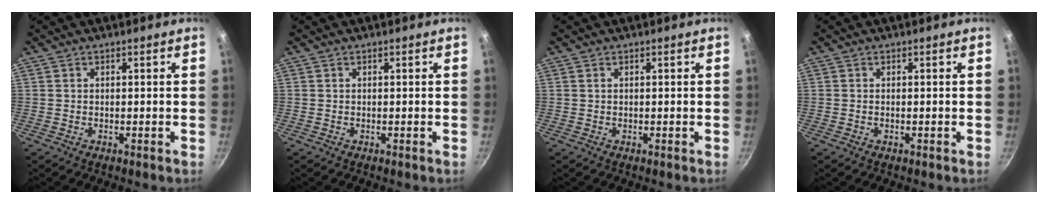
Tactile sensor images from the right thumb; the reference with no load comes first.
{"total": 0.0}
{"total": 0.0}
{"total": 0.0}